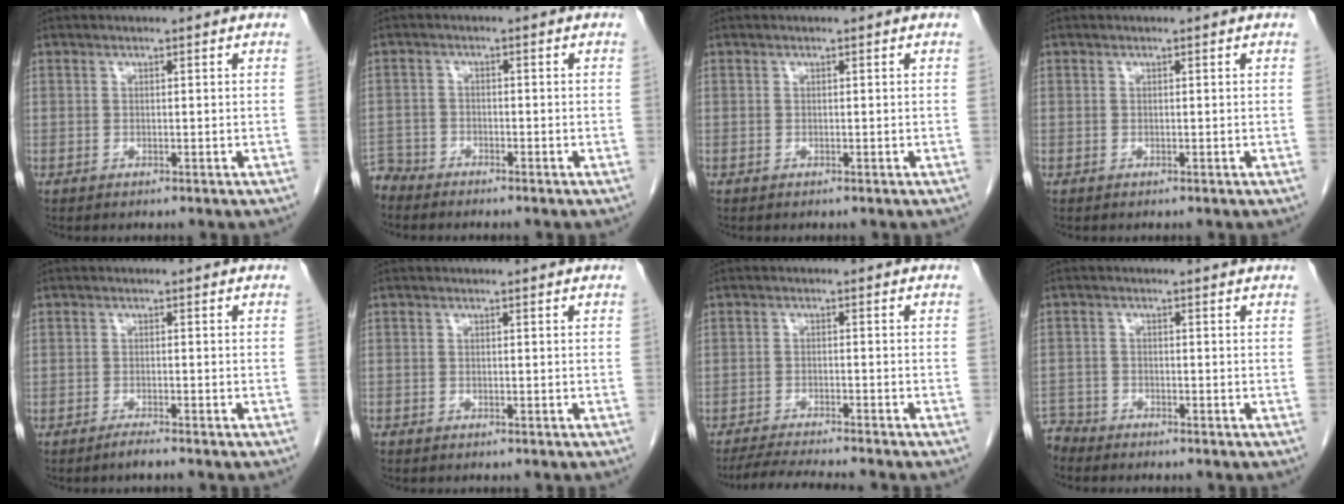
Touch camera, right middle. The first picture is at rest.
{"total": 3.8, "force": [-3.6, 0.9, -0.4], "torque": [0.009, -0.008, -0.071]}
{"total": 0.0}
{"total": 0.0}
{"total": 1.5, "force": [-1.4, -0.2, 0.7], "torque": [-0.018, -0.002, -0.026]}
{"total": 0.0}
{"total": 7.6, "force": [-7.0, -0.5, 3.0], "torque": [-0.044, -0.014, -0.114]}
{"total": 2.5, "force": [-2.4, 0.6, -0.2], "torque": [0.015, -0.004, -0.040]}